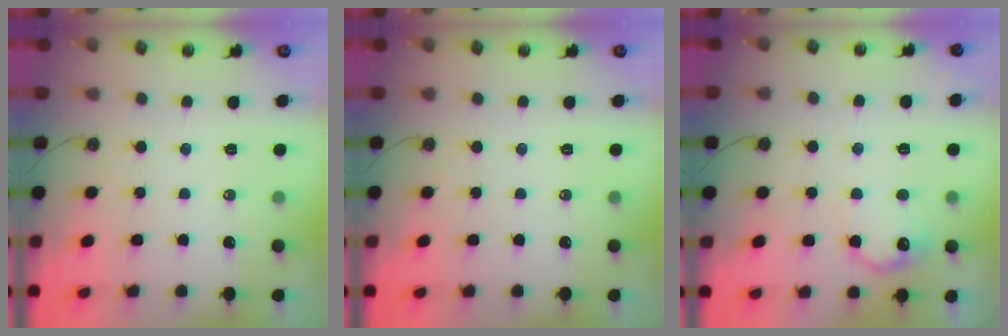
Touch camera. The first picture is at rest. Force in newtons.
{"total": 0.0}
{"total": 10.4, "press": 10.4, "slide": 0.5}